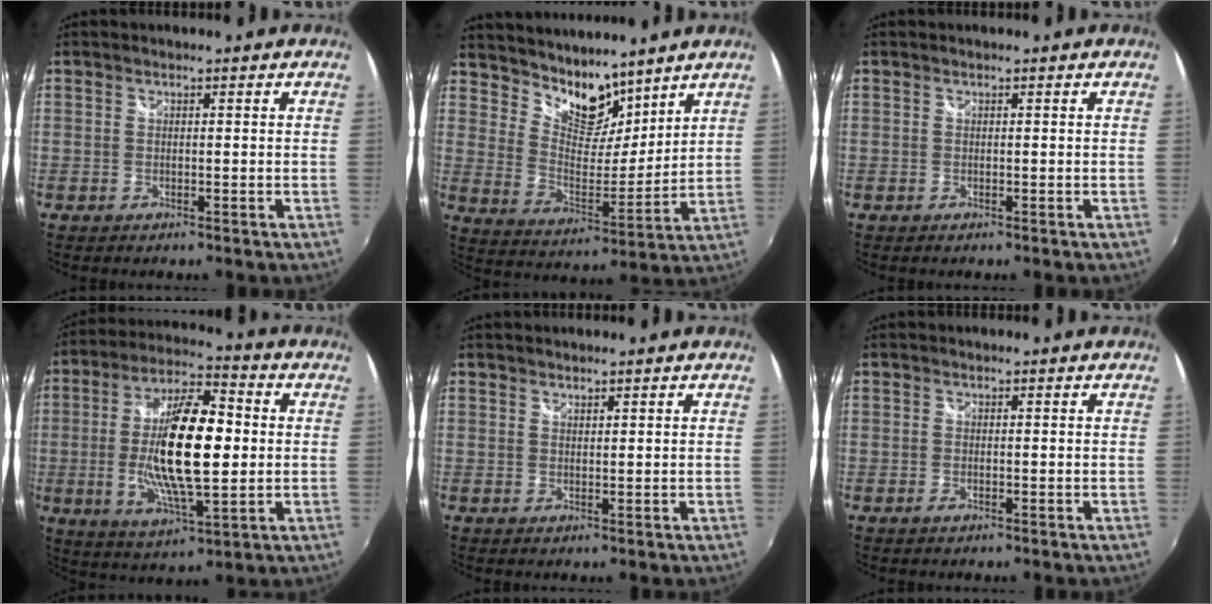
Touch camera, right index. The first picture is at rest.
{"total": 11.1, "force": [9.1, 5.0, 4.0], "torque": [-0.070, -0.003, 0.167]}
{"total": 0.0}
{"total": 18.0, "force": [-0.4, 5.9, 17.0], "torque": [-0.323, 0.001, -0.008]}
{"total": 0.7, "force": [0.7, 0.2, 0.1], "torque": [0.000, 0.000, 0.013]}
{"total": 0.8, "force": [-0.4, 0.3, 0.6], "torque": [-0.012, -0.002, -0.008]}